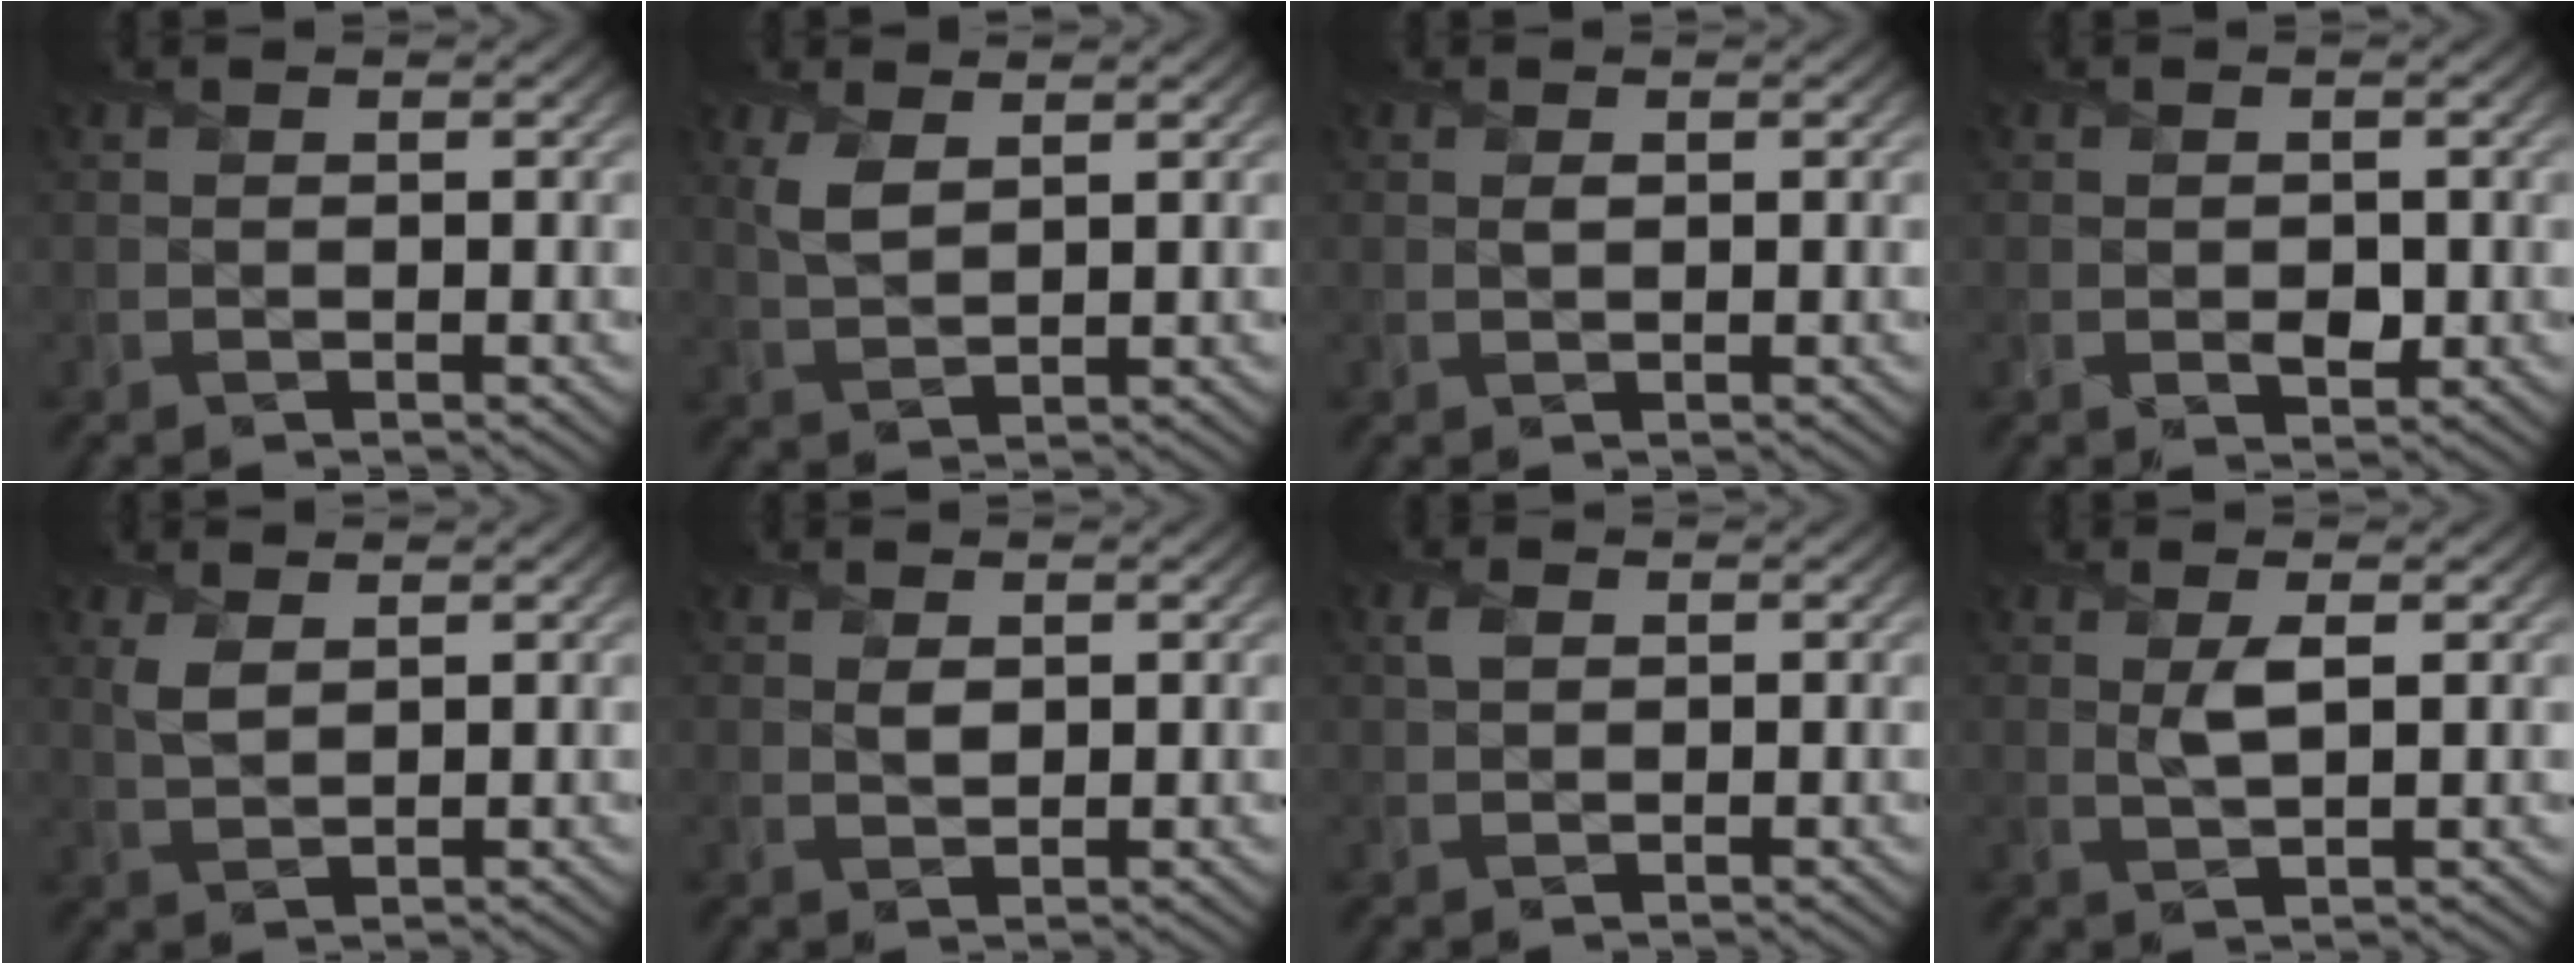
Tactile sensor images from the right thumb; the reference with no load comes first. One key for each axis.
{"total": 3.2, "fx": 1.7, "fy": 1.5, "fz": 2.3, "tx": -0.063, "ty": 0.001, "tz": 0.039}
{"total": 0.5, "fx": 0.2, "fy": 0.3, "fz": 0.3, "tx": -0.009, "ty": -0.003, "tz": 0.002}
{"total": 1.6, "fx": -0.2, "fy": 1.2, "fz": 1.0, "tx": -0.019, "ty": -0.006, "tz": -0.002}
{"total": 2.5, "fx": 1.4, "fy": 1.1, "fz": 1.7, "tx": -0.049, "ty": 0.000, "tz": 0.032}
{"total": 1.3, "fx": 0.5, "fy": 0.9, "fz": 0.7, "tx": -0.016, "ty": -0.004, "tz": 0.010}
{"total": 1.4, "fx": 0.6, "fy": 0.9, "fz": 0.9, "tx": -0.021, "ty": 0.006, "tz": 0.010}
{"total": 2.5, "fx": 0.9, "fy": 0.6, "fz": 2.2, "tx": -0.046, "ty": 0.000, "tz": 0.017}